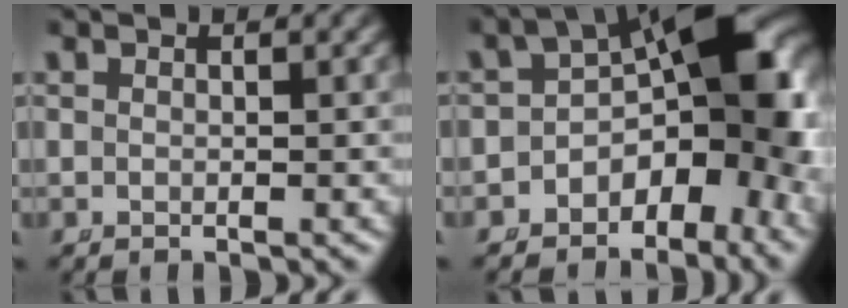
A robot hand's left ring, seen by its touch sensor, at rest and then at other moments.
{"total": 11.5, "force": [-1.5, 6.2, 9.6], "torque": [-0.130, -0.007, -0.020]}